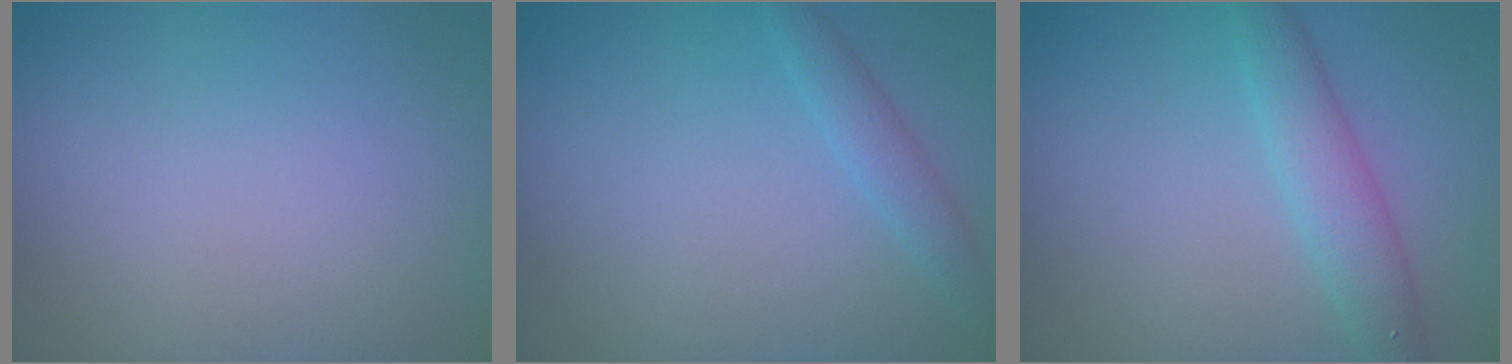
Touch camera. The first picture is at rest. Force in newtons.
{"total": 1.8, "press": 1.8, "slide": 0.2}
{"total": 3.2, "press": 3.2, "slide": 0.1}